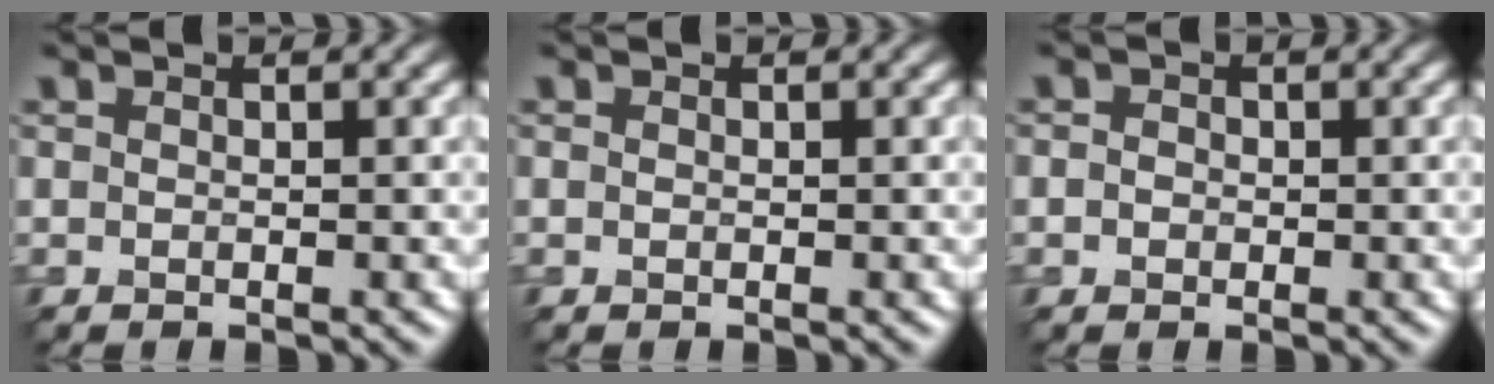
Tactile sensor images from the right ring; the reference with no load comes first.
{"total": 0.0}
{"total": 1.4, "force": [0.1, 1.2, 0.6], "torque": [-0.008, 0.003, -0.012]}